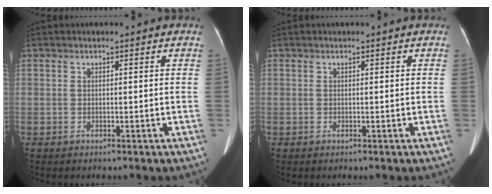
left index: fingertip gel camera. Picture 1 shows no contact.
{"total": 0.0}